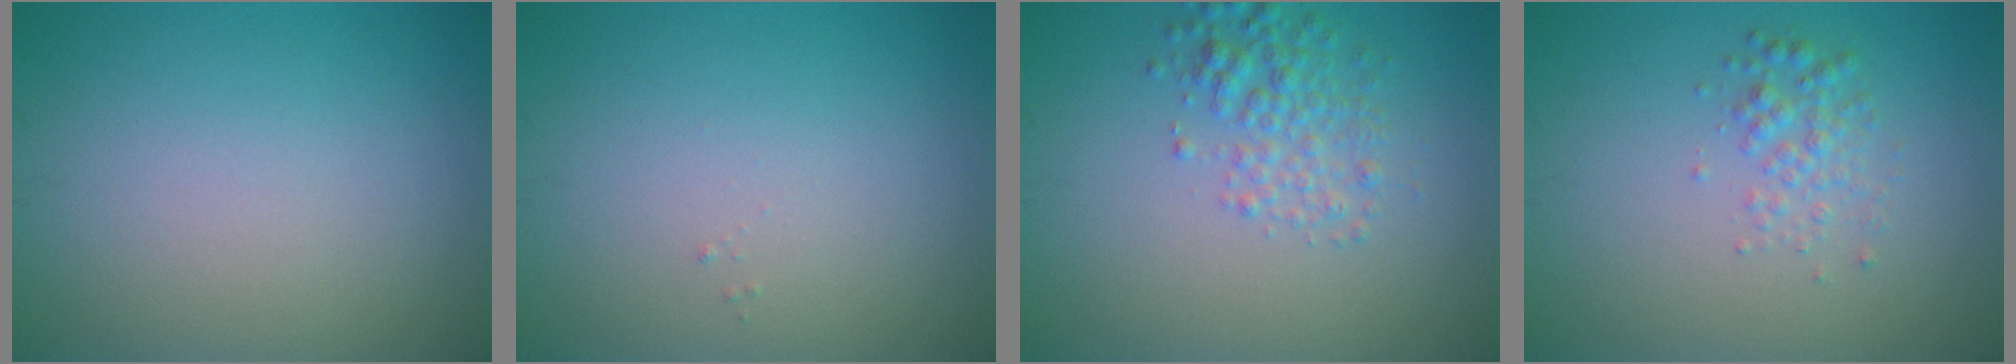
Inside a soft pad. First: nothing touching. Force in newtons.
{"total": 0.0}
{"total": 2.9, "press": 2.9, "slide": 0.0}
{"total": 1.9, "press": 1.9, "slide": 0.0}